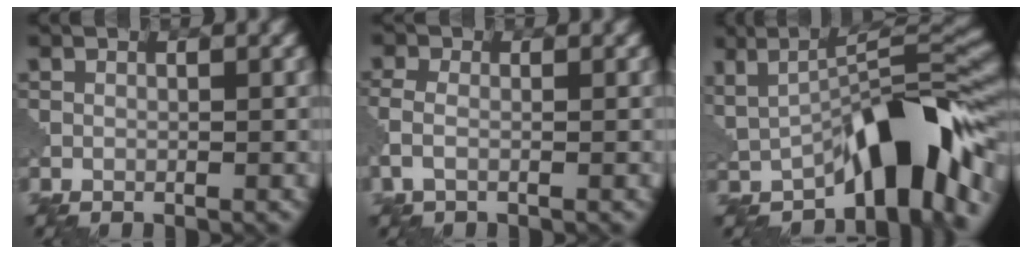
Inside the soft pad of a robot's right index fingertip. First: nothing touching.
{"total": 2.1, "force": [-0.6, 1.0, 1.7], "torque": [-0.047, -0.002, -0.021]}
{"total": 10.1, "force": [-3.1, 3.3, 9.0], "torque": [-0.107, 0.015, -0.056]}